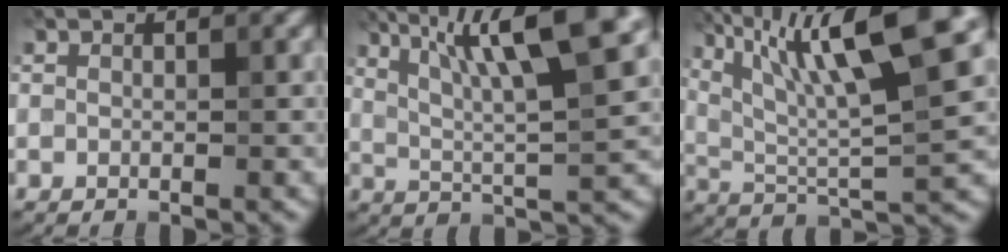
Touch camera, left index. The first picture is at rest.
{"total": 11.1, "force": [4.9, 2.3, 9.6], "torque": [-0.163, 0.014, 0.084]}
{"total": 12.4, "force": [5.9, 2.4, 10.6], "torque": [-0.188, 0.012, 0.106]}